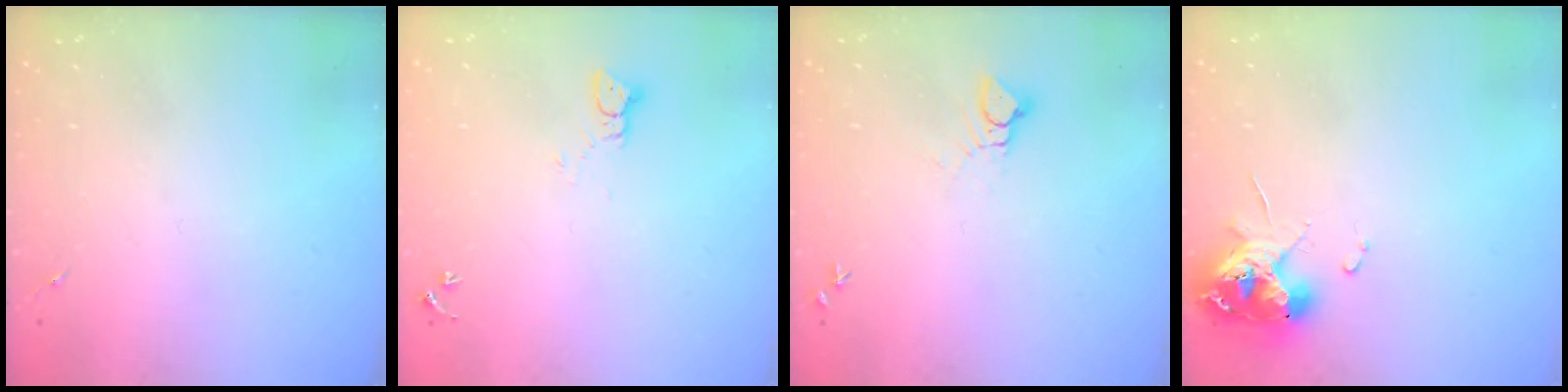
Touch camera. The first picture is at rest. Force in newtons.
{"total": 2.2, "press": 2.2, "slide": 0.2}
{"total": 3.7, "press": 3.7, "slide": 0.3}
{"total": 11.1, "press": 11.0, "slide": 1.2}